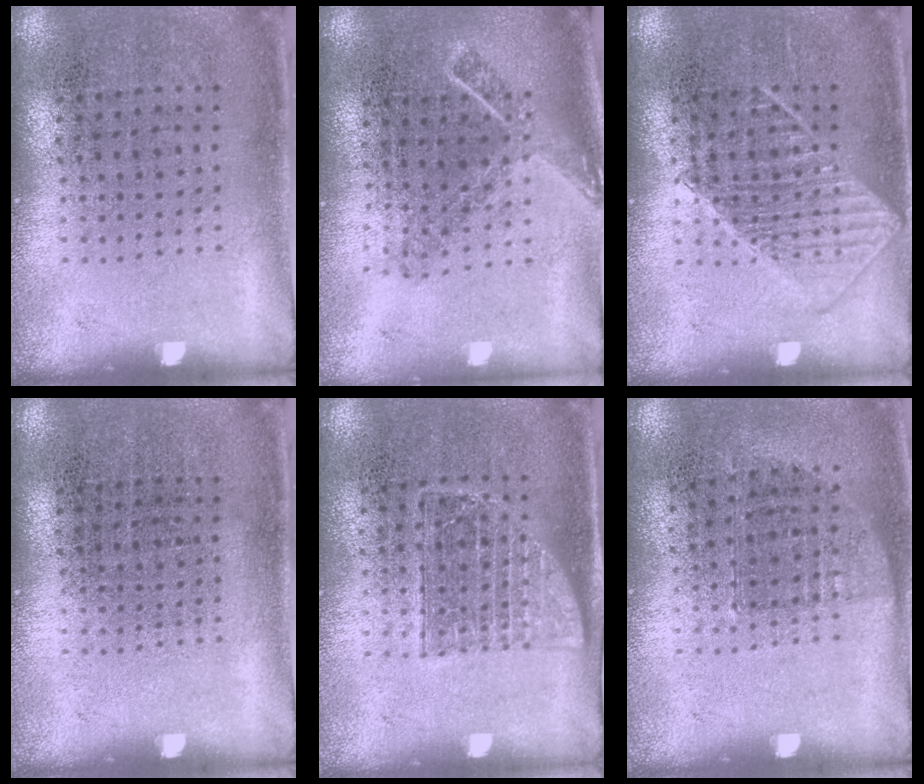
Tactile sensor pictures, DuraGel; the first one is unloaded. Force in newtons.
{"total": 1.8, "press": 1.3, "slide": 1.2}
{"total": 1.8, "press": 1.8, "slide": 0.4}
{"total": 0.0}
{"total": 1.2, "press": 1.1, "slide": 0.6}
{"total": 0.7, "press": 0.6, "slide": 0.3}